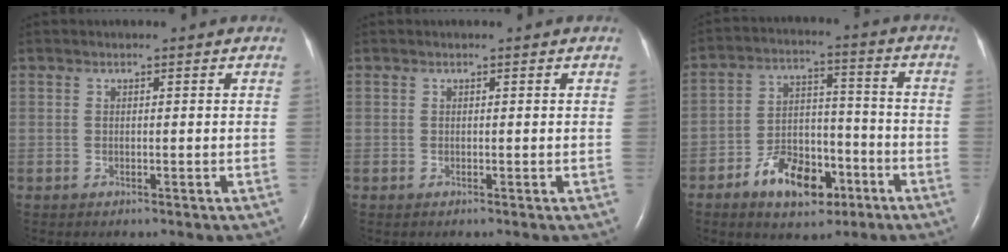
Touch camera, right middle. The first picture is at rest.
{"total": 0.0}
{"total": 11.0, "force": [-6.1, 5.8, 7.1], "torque": [-0.127, 0.017, -0.097]}